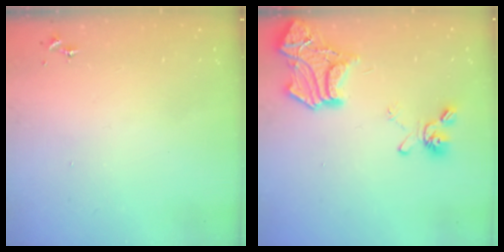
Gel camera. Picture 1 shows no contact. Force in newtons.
{"total": 19.7, "press": 19.6, "slide": 1.9}